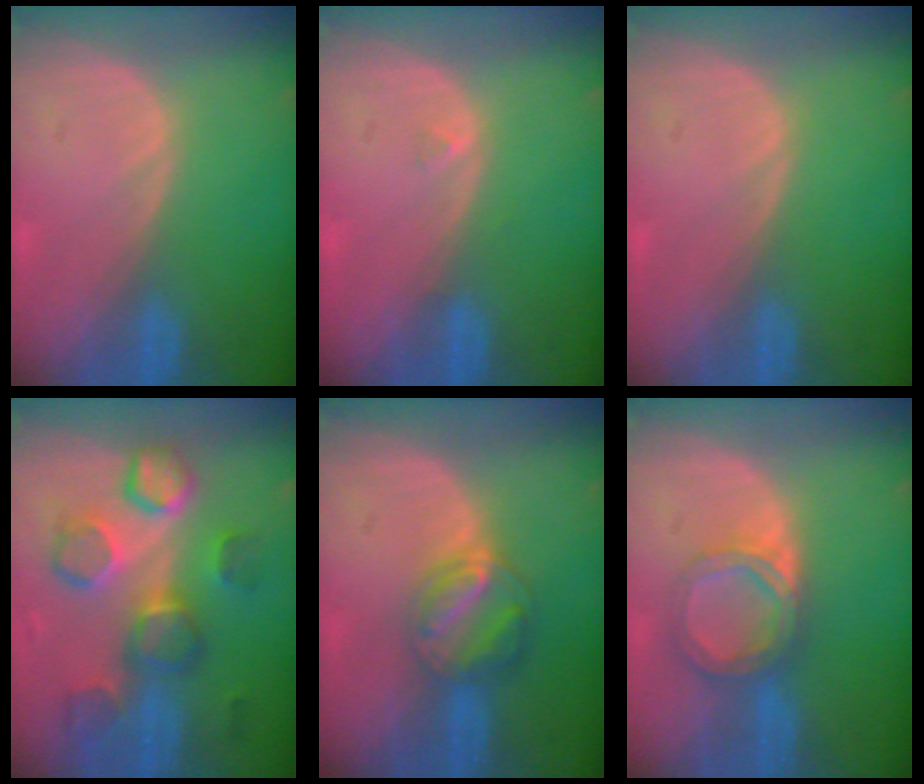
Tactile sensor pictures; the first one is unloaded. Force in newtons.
{"total": 0.5, "press": 0.5, "slide": 0.2}
{"total": 0.0}
{"total": 9.2, "press": 9.1, "slide": 0.4}
{"total": 6.3, "press": 5.6, "slide": 3.0}
{"total": 5.7, "press": 5.2, "slide": 2.2}